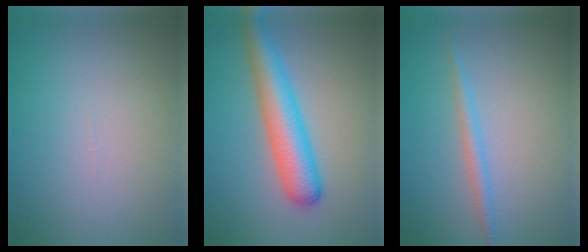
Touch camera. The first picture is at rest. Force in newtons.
{"total": 5.5, "press": 5.5, "slide": 0.2}
{"total": 1.6, "press": 1.6, "slide": 0.0}